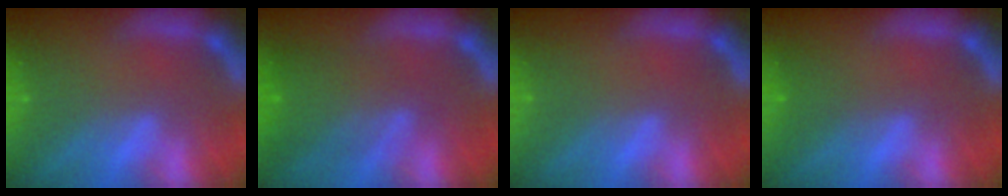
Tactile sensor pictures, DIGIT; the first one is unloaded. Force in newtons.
{"total": 5.5}
{"total": 0.0}
{"total": 1.0}